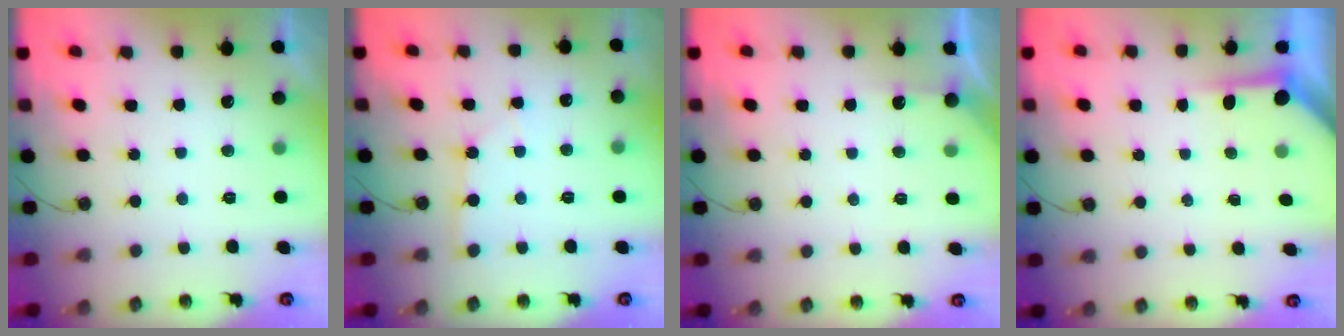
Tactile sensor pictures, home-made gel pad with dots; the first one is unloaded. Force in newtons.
{"total": 1.5, "press": 1.5, "slide": 0.2}
{"total": 3.0, "press": 3.0, "slide": 0.3}
{"total": 3.8, "press": 3.7, "slide": 0.4}